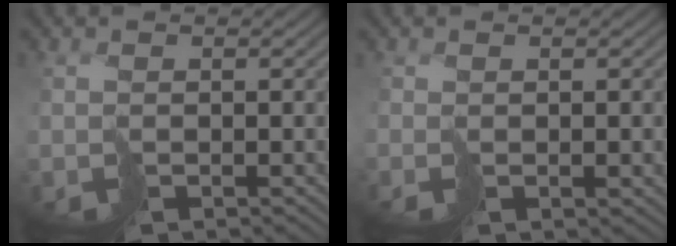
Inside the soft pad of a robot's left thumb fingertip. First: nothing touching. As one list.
[{"total": 0.0}]